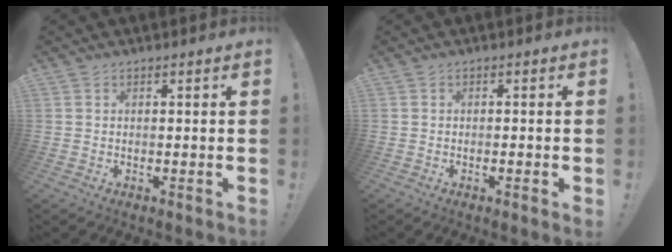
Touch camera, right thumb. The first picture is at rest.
{"total": 1.4, "force": [-0.8, -0.3, 1.1], "torque": [-0.023, 0.001, -0.014]}